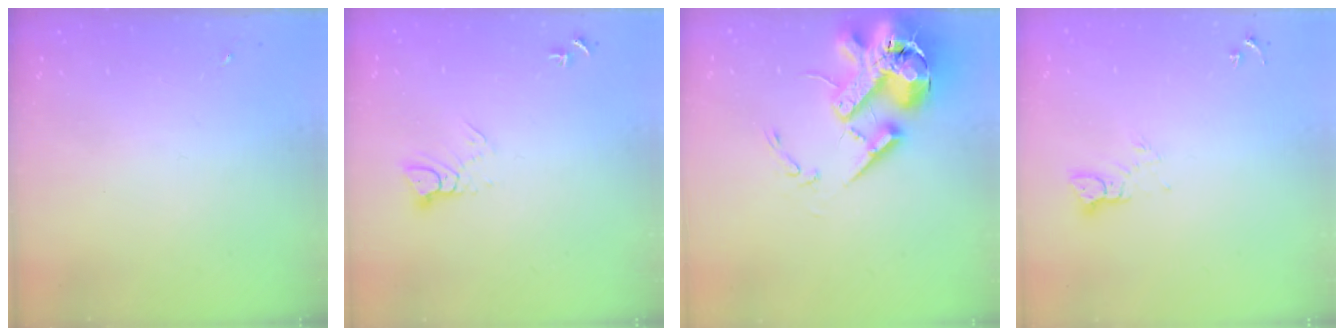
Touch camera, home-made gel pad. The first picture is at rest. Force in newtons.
{"total": 4.9, "press": 4.8, "slide": 0.3}
{"total": 20.8, "press": 20.5, "slide": 3.5}
{"total": 3.7, "press": 3.7, "slide": 0.4}